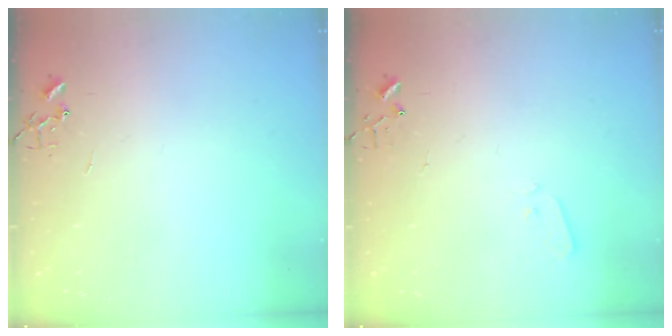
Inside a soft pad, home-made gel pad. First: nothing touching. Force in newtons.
{"total": 3.3, "press": 3.3, "slide": 0.4}